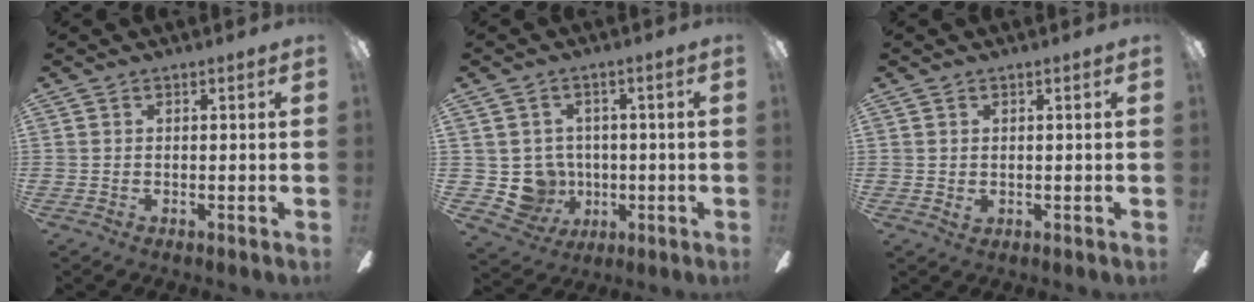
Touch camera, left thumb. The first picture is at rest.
{"total": 8.4, "force": [-0.1, 8.2, 1.8], "torque": [-0.065, -0.006, 0.008]}
{"total": 0.8, "force": [0.3, 0.7, 0.4], "torque": [0.001, -0.002, 0.003]}